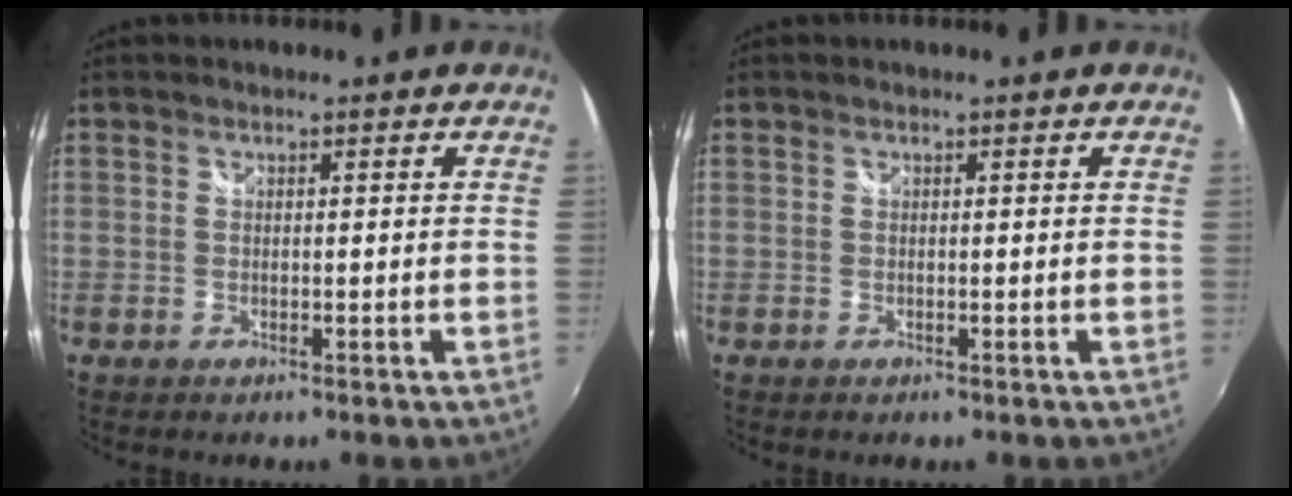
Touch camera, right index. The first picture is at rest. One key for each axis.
{"total": 0.0}